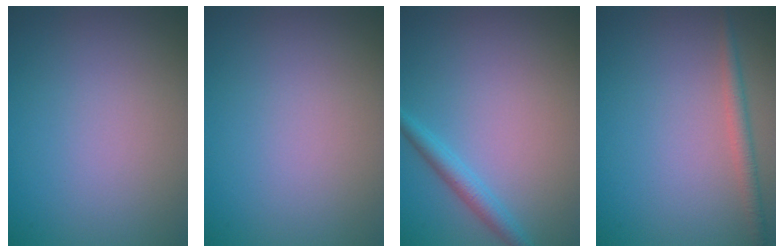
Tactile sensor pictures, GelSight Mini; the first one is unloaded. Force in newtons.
{"total": 0.0}
{"total": 2.1, "press": 2.1, "slide": 0.1}
{"total": 1.7, "press": 1.7, "slide": 0.1}